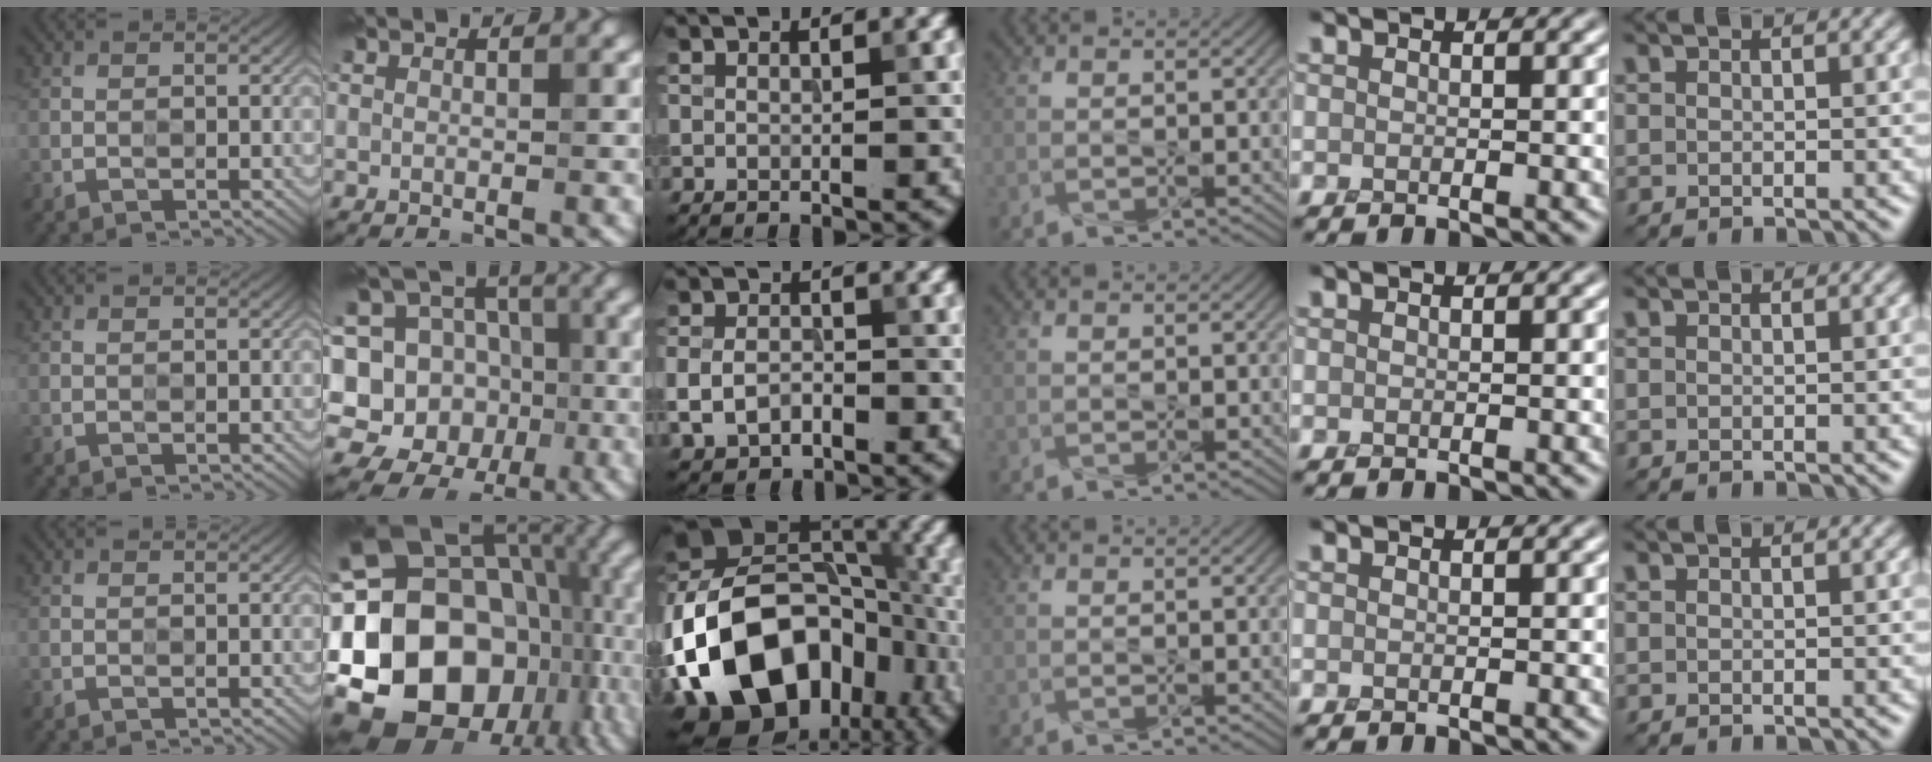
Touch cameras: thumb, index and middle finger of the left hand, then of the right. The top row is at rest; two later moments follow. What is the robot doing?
{"motion": "press", "object": "gel pad"}